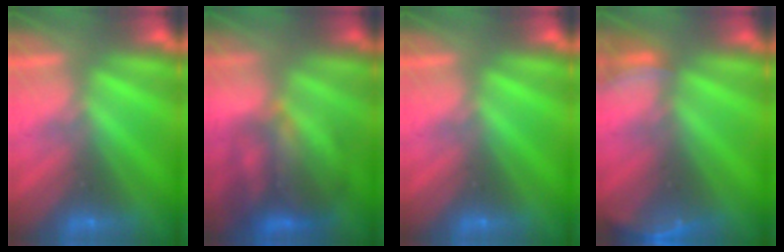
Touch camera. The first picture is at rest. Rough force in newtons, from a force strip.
{"total": 4.5}
{"total": 0.0}
{"total": 2.8}